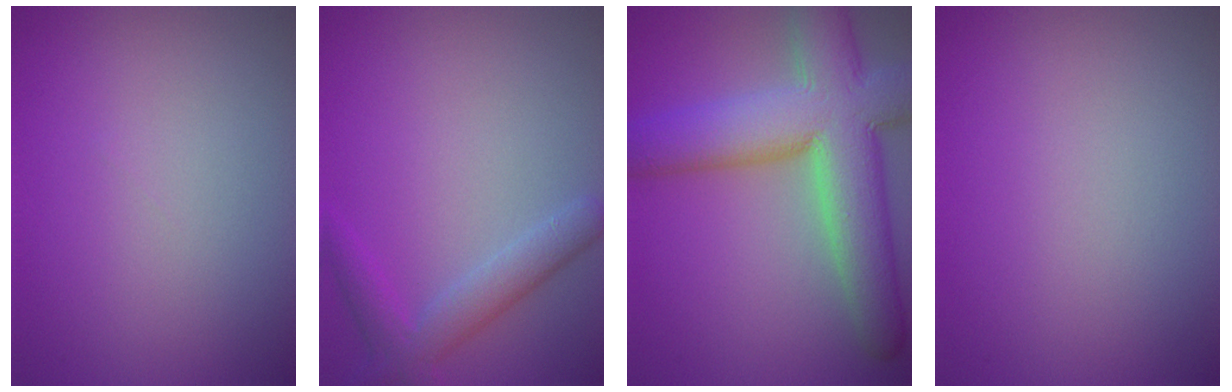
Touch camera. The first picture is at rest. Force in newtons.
{"total": 3.2, "press": 3.2, "slide": 0.2}
{"total": 11.3, "press": 11.3, "slide": 0.9}
{"total": 0.0}